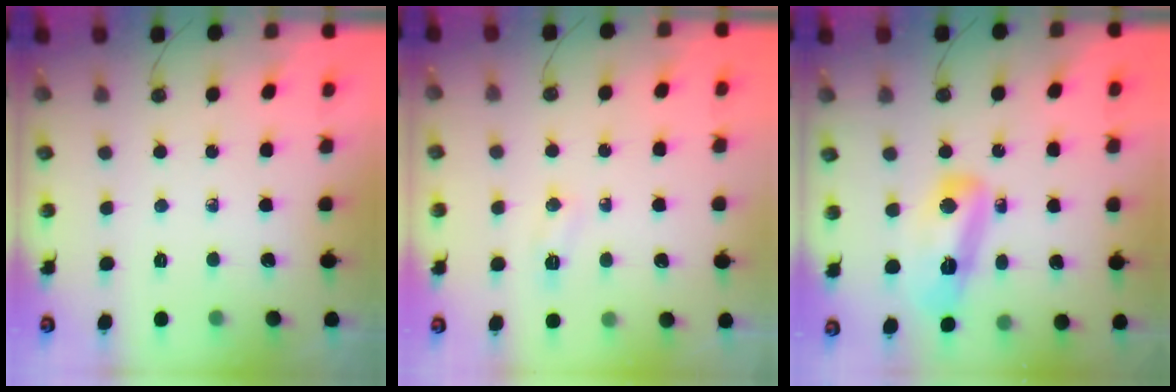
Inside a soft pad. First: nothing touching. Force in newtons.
{"total": 4.9, "press": 4.9, "slide": 0.5}
{"total": 12.1, "press": 11.2, "slide": 4.8}